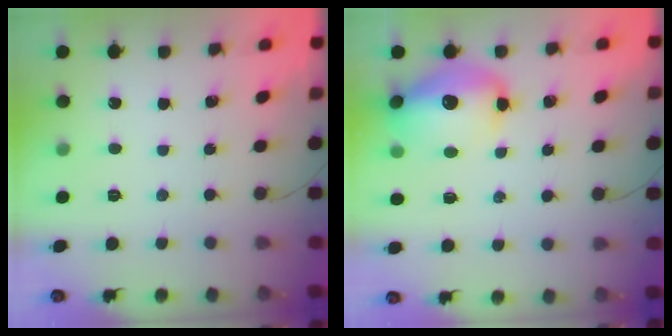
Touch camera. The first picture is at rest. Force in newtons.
{"total": 14.0, "press": 13.4, "slide": 3.9}